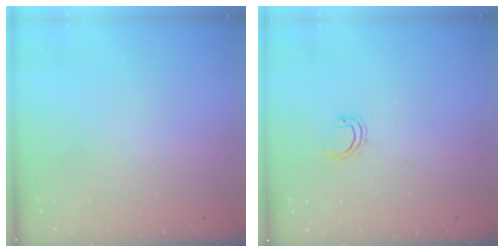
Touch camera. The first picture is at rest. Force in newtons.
{"total": 4.7, "press": 4.6, "slide": 0.9}